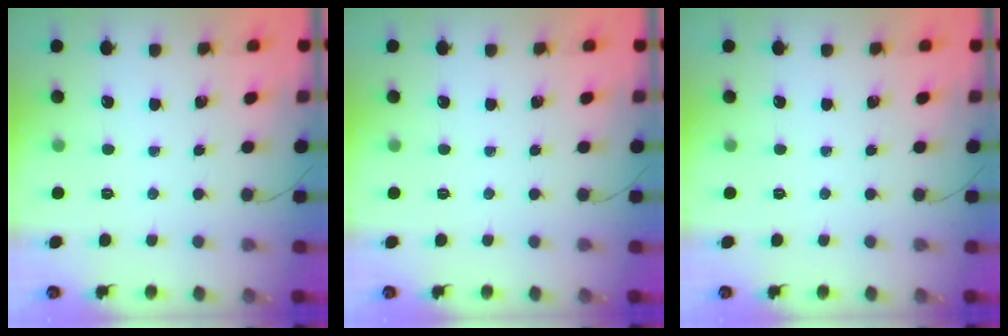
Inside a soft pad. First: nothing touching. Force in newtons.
{"total": 0.0}
{"total": 0.0}